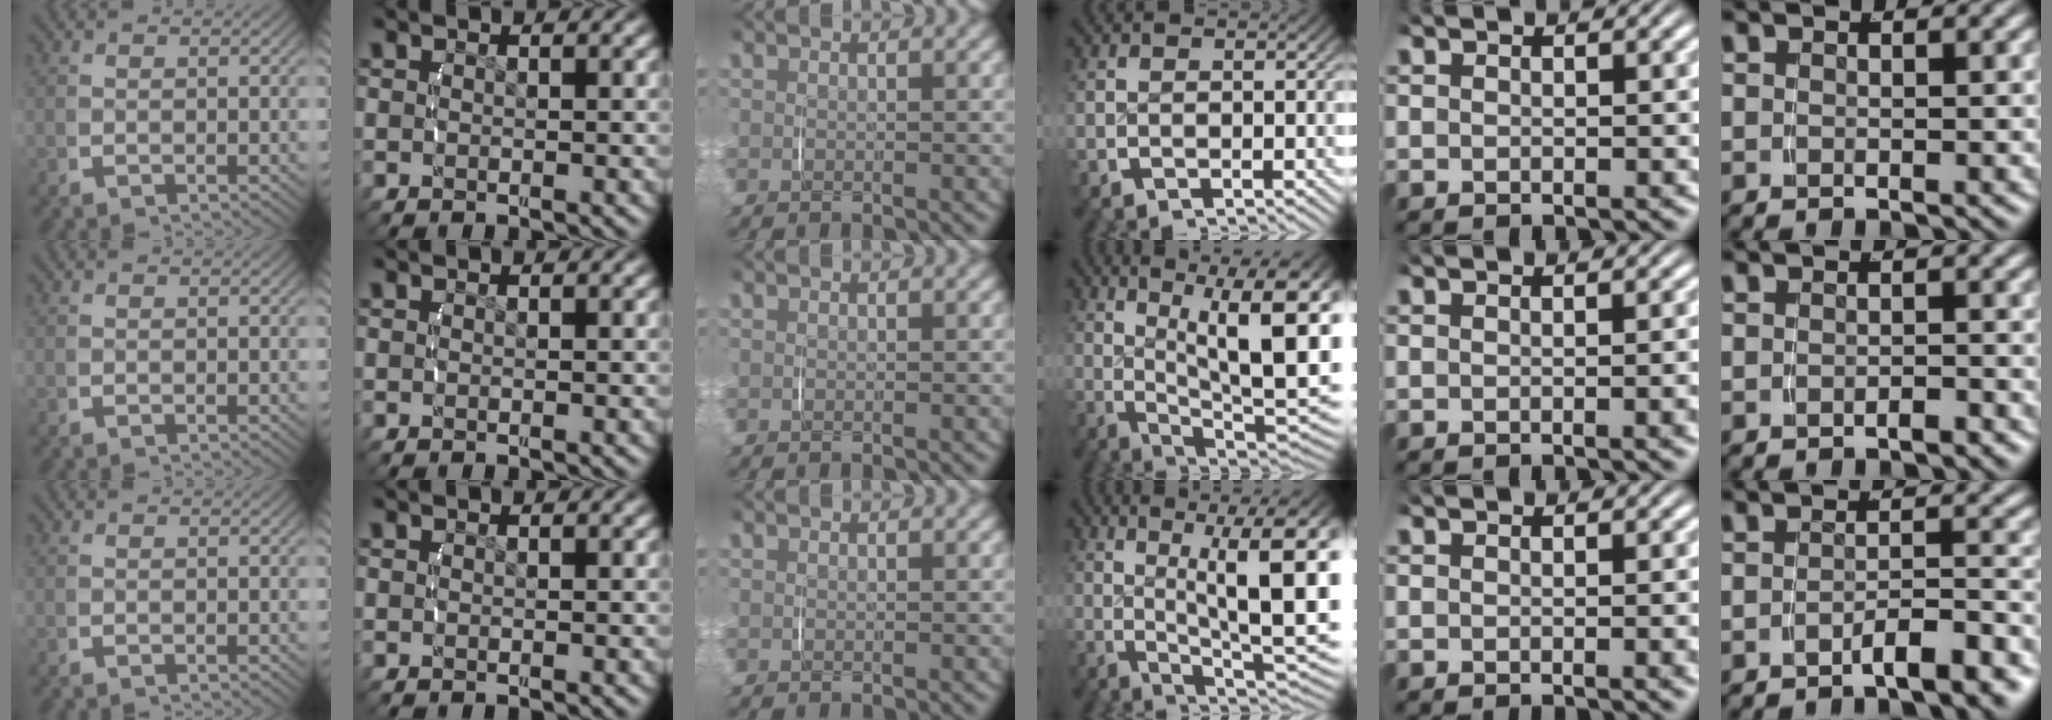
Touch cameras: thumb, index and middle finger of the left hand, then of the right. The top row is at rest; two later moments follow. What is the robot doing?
{"motion": "lift_and_place", "object": "measuring cup"}